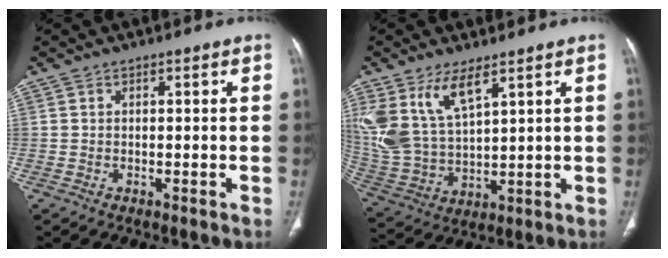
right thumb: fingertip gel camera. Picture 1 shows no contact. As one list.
[{"total": 13.2, "force": [7.3, 5.9, 9.3], "torque": [-0.192, -0.027, 0.166]}]